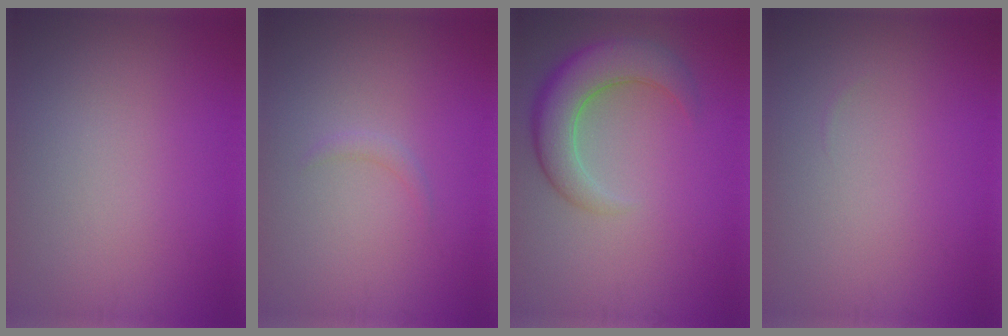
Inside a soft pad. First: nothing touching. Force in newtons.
{"total": 0.7, "press": 0.7, "slide": 0.0}
{"total": 5.7, "press": 5.7, "slide": 0.3}
{"total": 0.0}